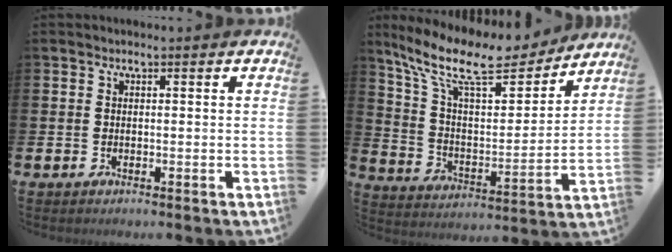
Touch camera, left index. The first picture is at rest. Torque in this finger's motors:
{"motor_torque": [0.97, -1.17, 1.05, 0.21]}